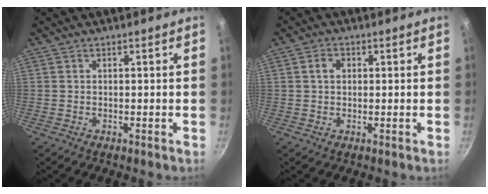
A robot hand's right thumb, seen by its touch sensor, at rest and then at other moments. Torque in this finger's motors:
{"motor_torque": [-0.15, 0.51, 0.13, 0.19, 0.09]}